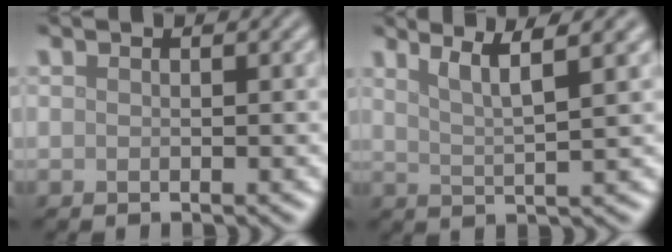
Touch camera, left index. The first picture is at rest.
{"total": 4.2, "force": [2.6, 0.6, 3.2], "torque": [-0.046, 0.006, 0.048]}